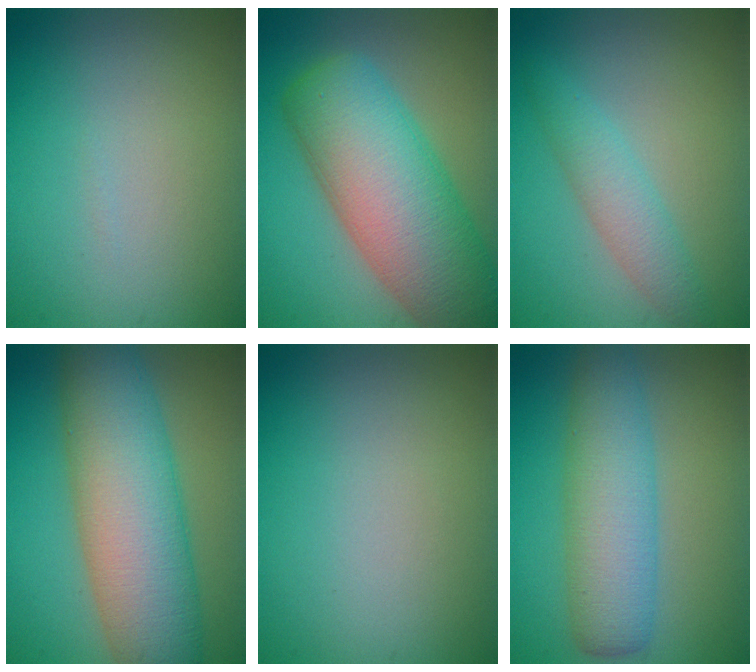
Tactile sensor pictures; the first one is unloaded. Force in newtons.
{"total": 12.3, "press": 12.3, "slide": 0.8}
{"total": 2.8, "press": 2.8, "slide": 0.0}
{"total": 11.1, "press": 11.1, "slide": 0.6}
{"total": 0.0}
{"total": 6.1, "press": 6.1, "slide": 0.4}